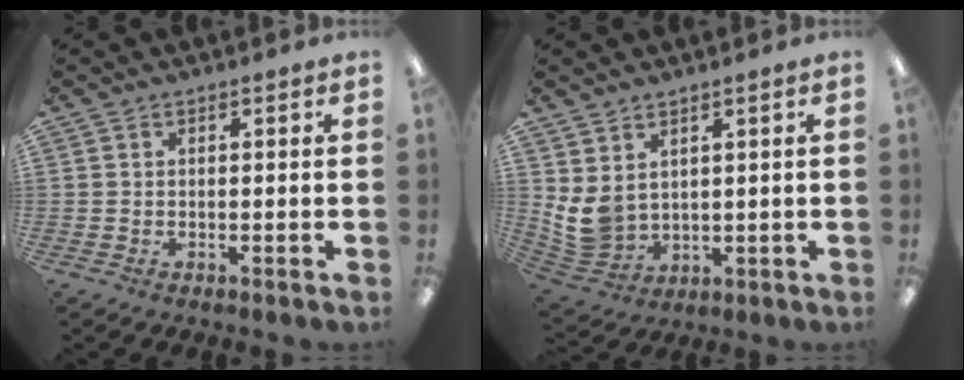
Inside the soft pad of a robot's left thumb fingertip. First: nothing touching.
{"total": 7.1, "force": [2.7, 5.2, 3.9], "torque": [-0.105, -0.015, 0.055]}